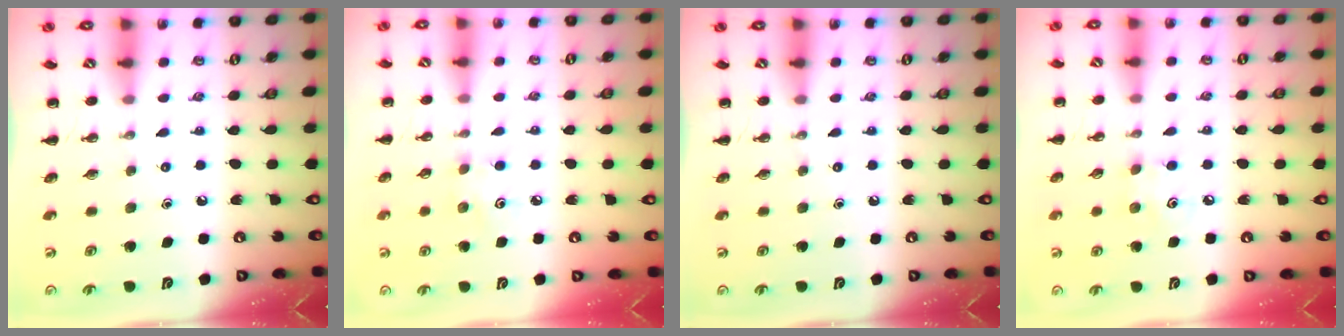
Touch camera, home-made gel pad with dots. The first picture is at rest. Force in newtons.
{"total": 3.6, "press": 3.5, "slide": 0.9}
{"total": 0.0}
{"total": 4.2, "press": 4.1, "slide": 0.9}